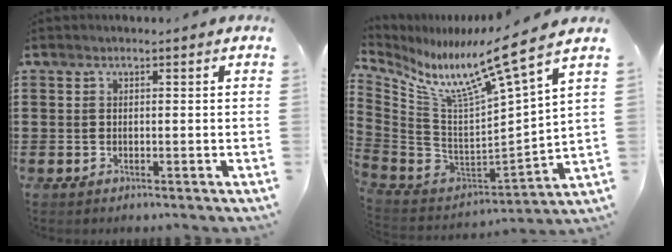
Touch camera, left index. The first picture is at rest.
{"total": 10.1, "force": [7.1, -0.5, 7.1], "torque": [-0.148, -0.077, 0.102]}